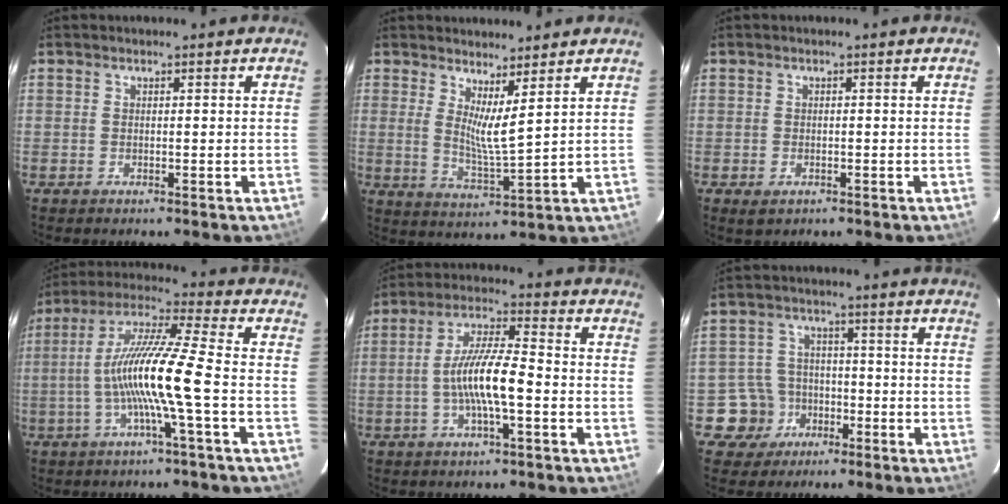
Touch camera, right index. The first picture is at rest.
{"total": 5.8, "force": [3.7, 0.0, 4.4], "torque": [-0.078, -0.021, 0.061]}
{"total": 2.1, "force": [-1.0, 1.4, 1.1], "torque": [-0.020, -0.005, -0.016]}
{"total": 13.8, "force": [-3.0, -0.8, 13.4], "torque": [-0.256, 0.007, -0.060]}
{"total": 10.2, "force": [-2.5, 1.6, 9.7], "torque": [-0.191, 0.006, -0.049]}
{"total": 7.2, "force": [-3.3, 6.4, 0.3], "torque": [-0.029, 0.028, -0.050]}